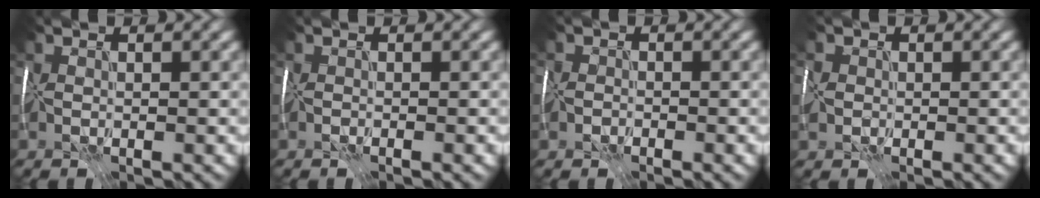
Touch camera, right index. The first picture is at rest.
{"total": 0.8, "force": [-0.8, -0.3, 0.1], "torque": [0.004, -0.010, -0.015]}
{"total": 2.2, "force": [-1.5, 1.5, 0.3], "torque": [0.016, 0.004, -0.045]}
{"total": 2.2, "force": [-0.7, 2.0, 0.8], "torque": [-0.026, 0.005, -0.012]}